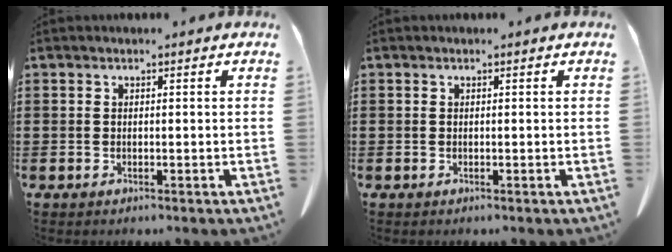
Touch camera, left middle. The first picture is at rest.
{"total": 0.0}